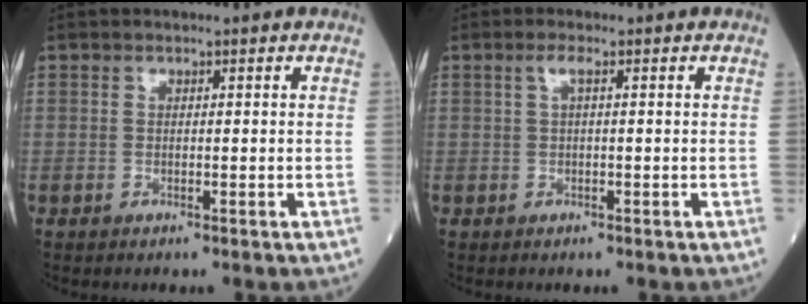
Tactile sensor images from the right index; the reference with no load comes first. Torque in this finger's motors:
{"motor_torque": [-0.01, 0.07, 0.11, 0.03]}